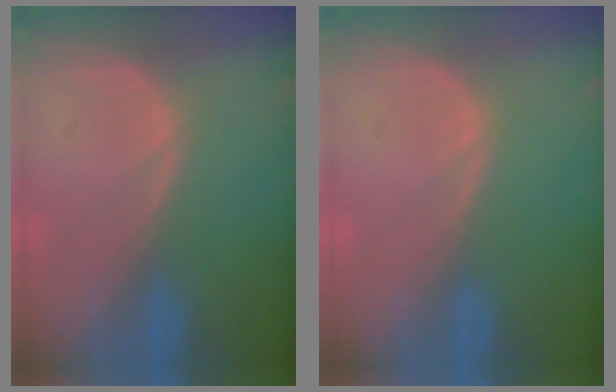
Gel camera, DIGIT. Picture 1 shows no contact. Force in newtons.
{"total": 0.0}